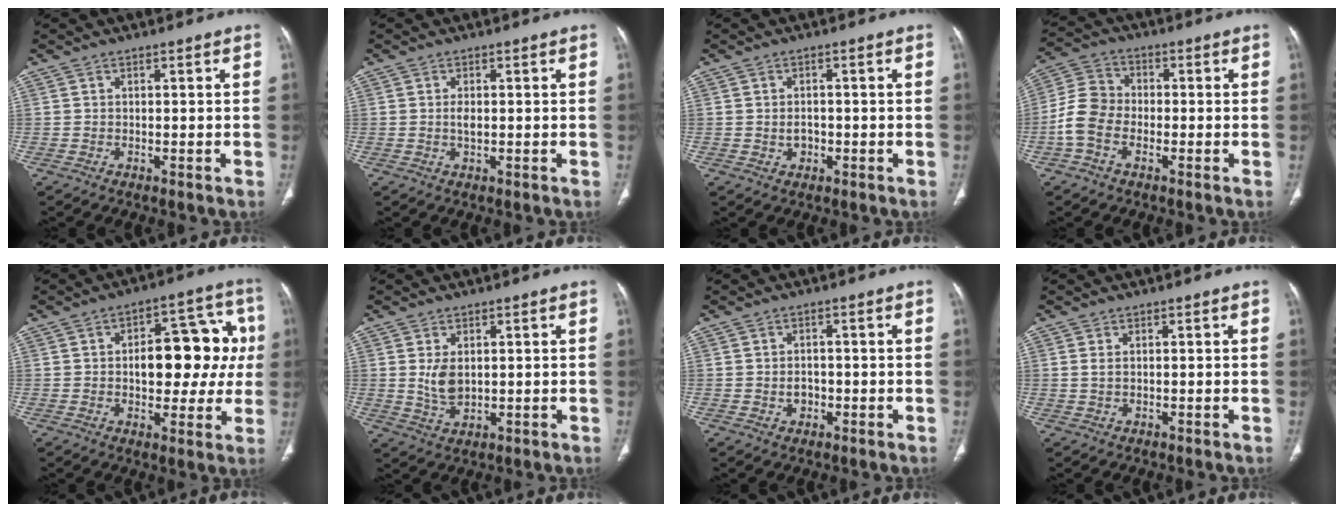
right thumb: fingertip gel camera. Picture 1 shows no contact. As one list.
[{"total": 1.6, "force": [0.0, 0.7, 1.4], "torque": [-0.026, -0.001, 0.000]}, {"total": 2.3, "force": [-0.4, 1.8, 1.3], "torque": [-0.012, 0.006, -0.005]}, {"total": 7.9, "force": [-2.3, 5.6, 5.2], "torque": [-0.101, 0.023, -0.057]}, {"total": 17.5, "force": [1.4, 9.6, 14.5], "torque": [-0.142, 0.032, 0.022]}, {"total": 4.6, "force": [0.8, 2.7, 3.6], "torque": [-0.066, -0.012, 0.025]}, {"total": 2.5, "force": [-0.6, 2.0, 1.4], "torque": [-0.011, 0.007, -0.008]}, {"total": 1.2, "force": [0.3, 0.6, 1.0], "torque": [-0.025, 0.003, 0.010]}]